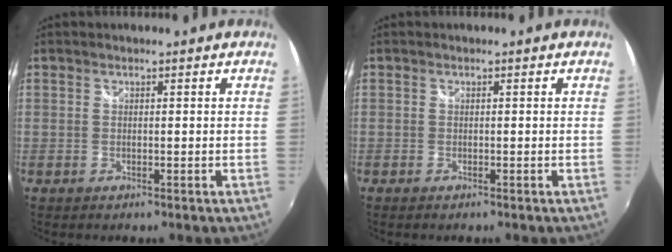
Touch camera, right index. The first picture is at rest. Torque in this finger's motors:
{"motor_torque": [0.17, -0.13, 0.02, 0.01]}